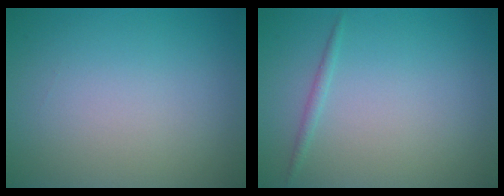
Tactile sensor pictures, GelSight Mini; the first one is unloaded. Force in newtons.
{"total": 0.8, "press": 0.8, "slide": 0.1}